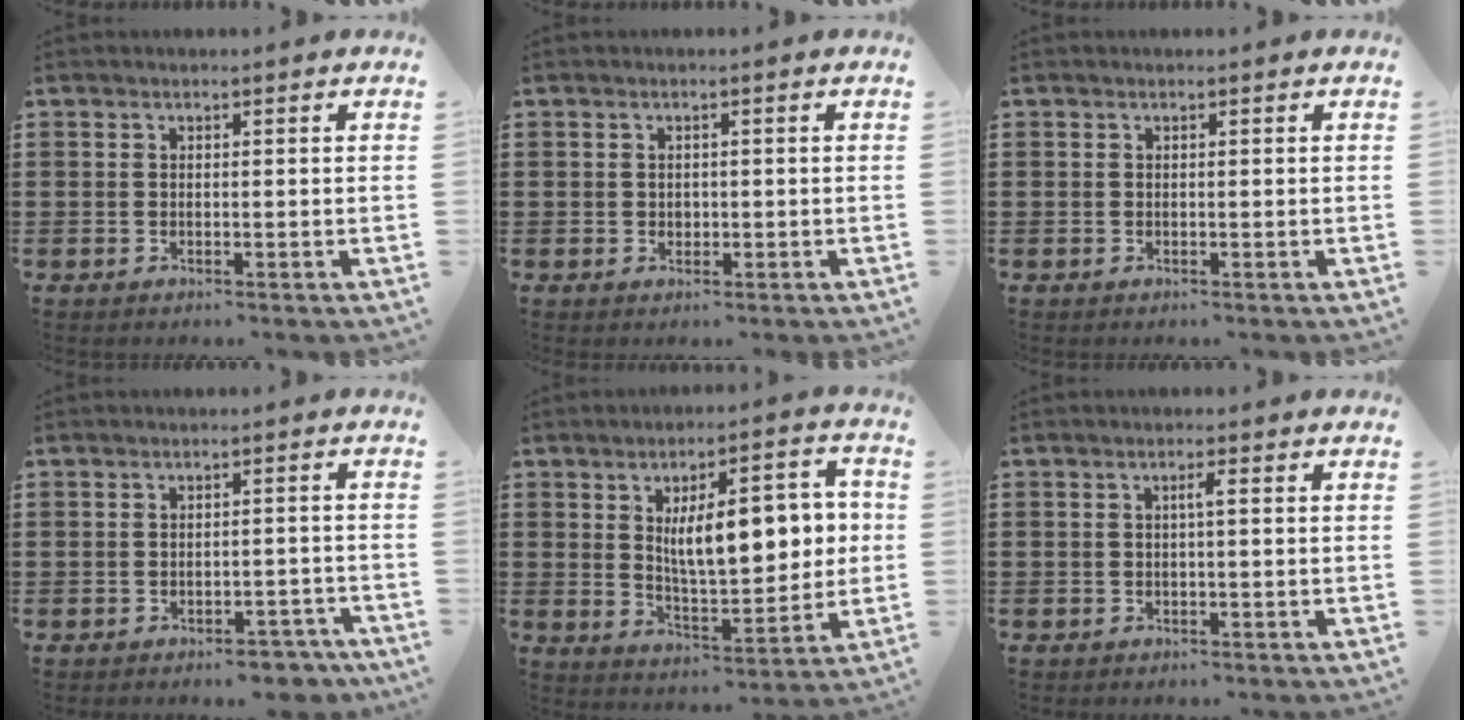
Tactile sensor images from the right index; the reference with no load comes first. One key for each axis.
{"total": 1.0, "fx": 0.1, "fy": 0.8, "fz": 0.5, "tx": -0.012, "ty": 0.006, "tz": 0.001}
{"total": 0.0}
{"total": 3.4, "fx": -3.3, "fy": 0.8, "fz": 0.5, "tx": -0.011, "ty": 0.005, "tz": -0.067}
{"total": 11.9, "fx": 2.3, "fy": 4.8, "fz": 10.6, "tx": -0.168, "ty": 0.003, "tz": 0.035}
{"total": 1.4, "fx": 0.0, "fy": 0.0, "fz": 1.4, "tx": -0.027, "ty": 0.002, "tz": -0.002}